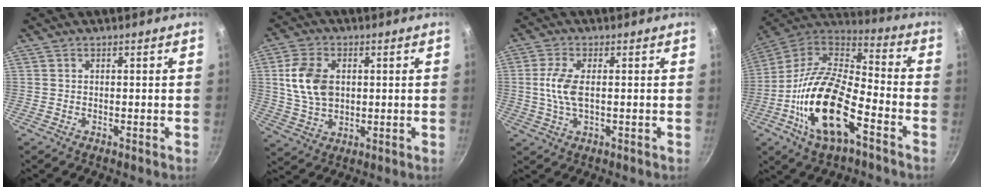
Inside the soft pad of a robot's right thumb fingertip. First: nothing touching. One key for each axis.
{"total": 10.5, "fx": 1.7, "fy": 7.2, "fz": 7.5, "tx": -0.127, "ty": -0.005, "tz": 0.034}
{"total": 6.1, "fx": 0.2, "fy": 2.5, "fz": 5.5, "tx": -0.124, "ty": 0.000, "tz": 0.002}
{"total": 21.7, "fx": -8.1, "fy": 9.7, "fz": 17.6, "tx": -0.322, "ty": 0.043, "tz": -0.166}